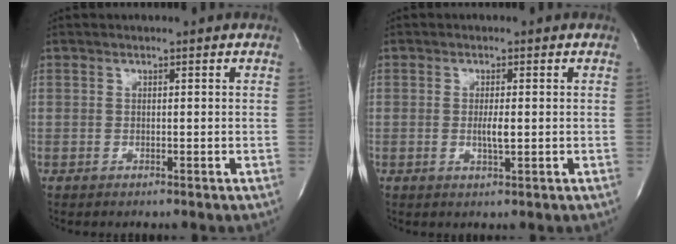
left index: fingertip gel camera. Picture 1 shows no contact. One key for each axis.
{"total": 2.4, "fx": -0.2, "fy": 0.4, "fz": 2.3, "tx": -0.047, "ty": -0.003, "tz": -0.003}